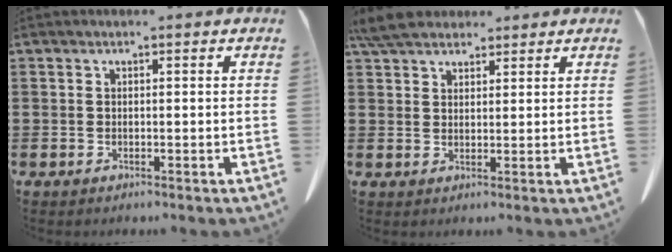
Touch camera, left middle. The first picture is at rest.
{"total": 5.2, "force": [4.5, 1.9, 1.7], "torque": [-0.048, -0.001, 0.088]}